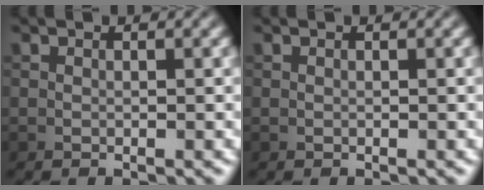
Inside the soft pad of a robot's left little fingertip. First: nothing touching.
{"total": 0.0}